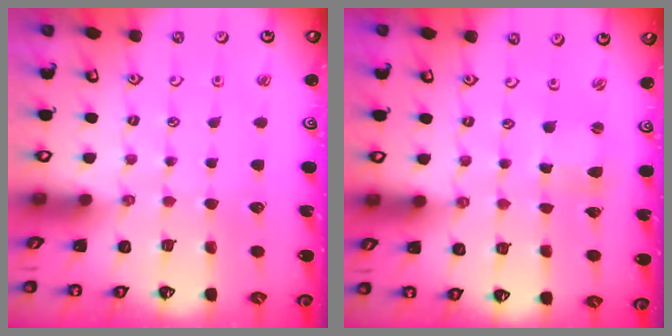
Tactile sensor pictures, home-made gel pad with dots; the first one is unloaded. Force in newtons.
{"total": 1.7, "press": 1.7, "slide": 0.2}